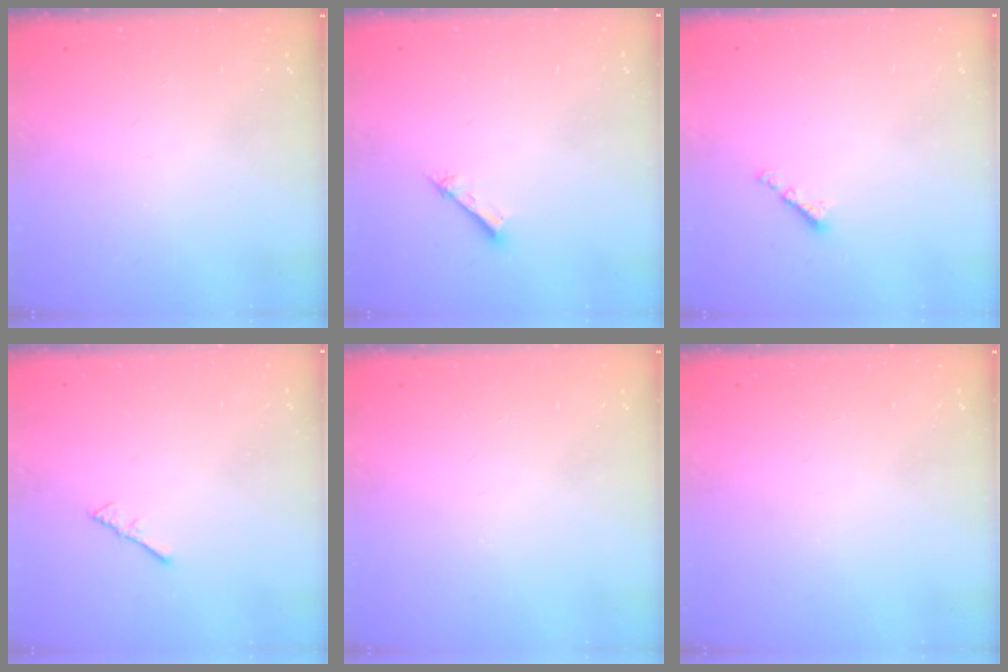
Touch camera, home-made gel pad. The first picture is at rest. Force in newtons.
{"total": 1.5, "press": 1.5, "slide": 0.1}
{"total": 2.3, "press": 2.3, "slide": 0.4}
{"total": 2.2, "press": 2.1, "slide": 0.5}
{"total": 0.0}
{"total": 0.0}